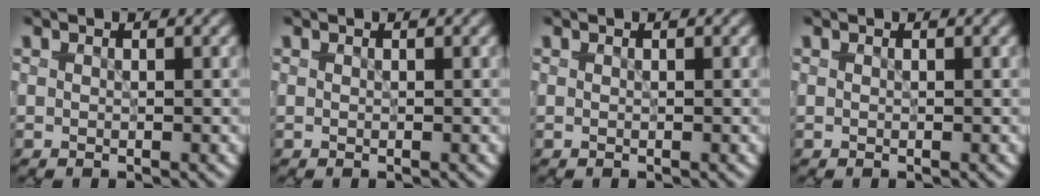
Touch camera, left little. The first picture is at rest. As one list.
[{"total": 0.0}, {"total": 0.0}, {"total": 0.0}]